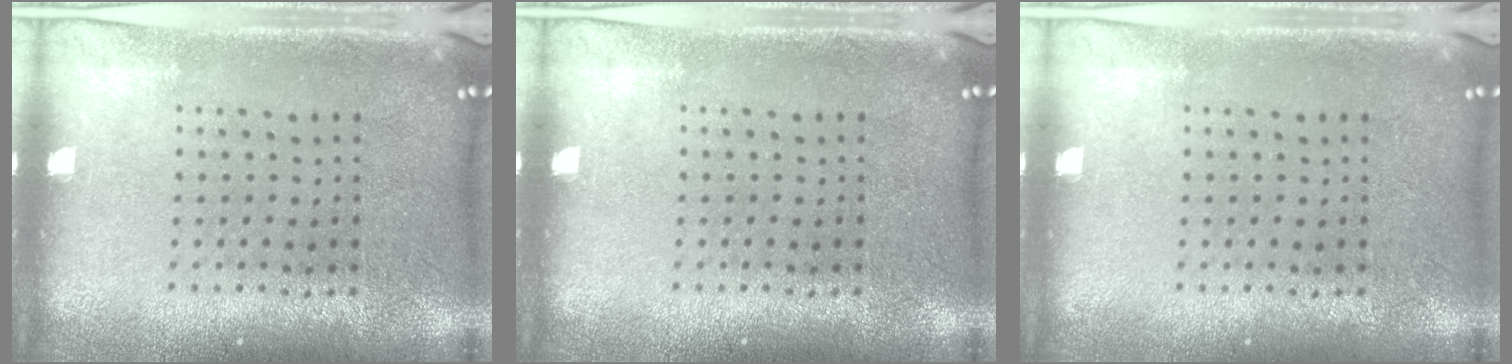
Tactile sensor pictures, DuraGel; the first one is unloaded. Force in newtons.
{"total": 0.0}
{"total": 0.0}